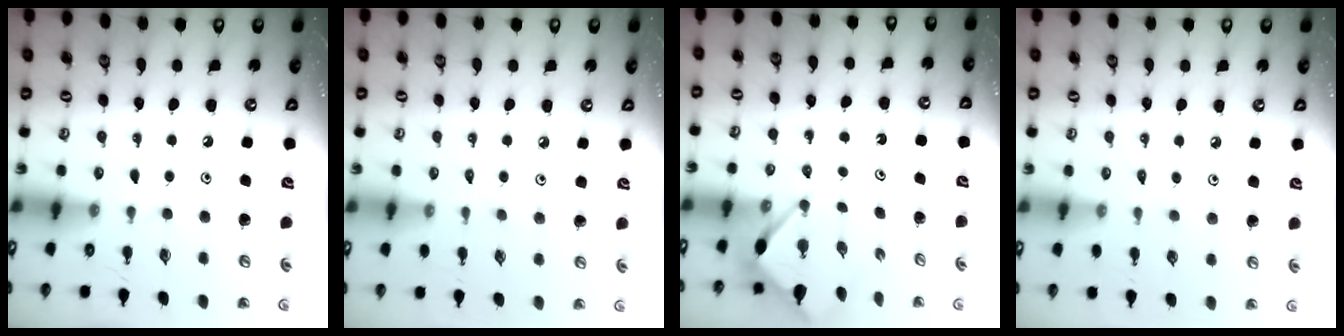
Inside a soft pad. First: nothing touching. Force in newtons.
{"total": 1.5, "press": 1.4, "slide": 0.4}
{"total": 3.4, "press": 3.4, "slide": 0.3}
{"total": 2.0, "press": 2.0, "slide": 0.5}